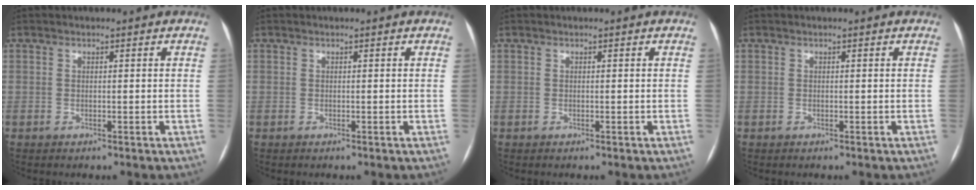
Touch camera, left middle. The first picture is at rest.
{"total": 0.0}
{"total": 0.0}
{"total": 0.0}